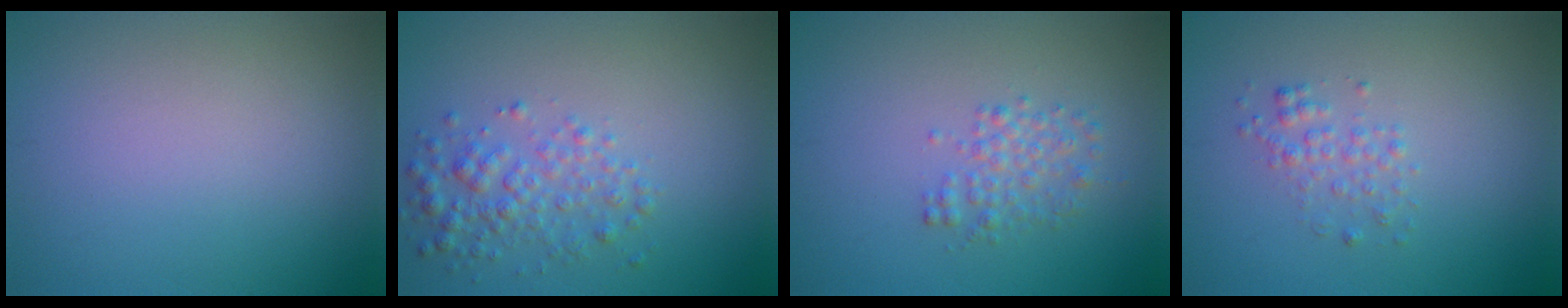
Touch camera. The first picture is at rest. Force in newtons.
{"total": 2.8, "press": 2.8, "slide": 0.1}
{"total": 2.0, "press": 2.0, "slide": 0.0}
{"total": 1.5, "press": 1.5, "slide": 0.0}